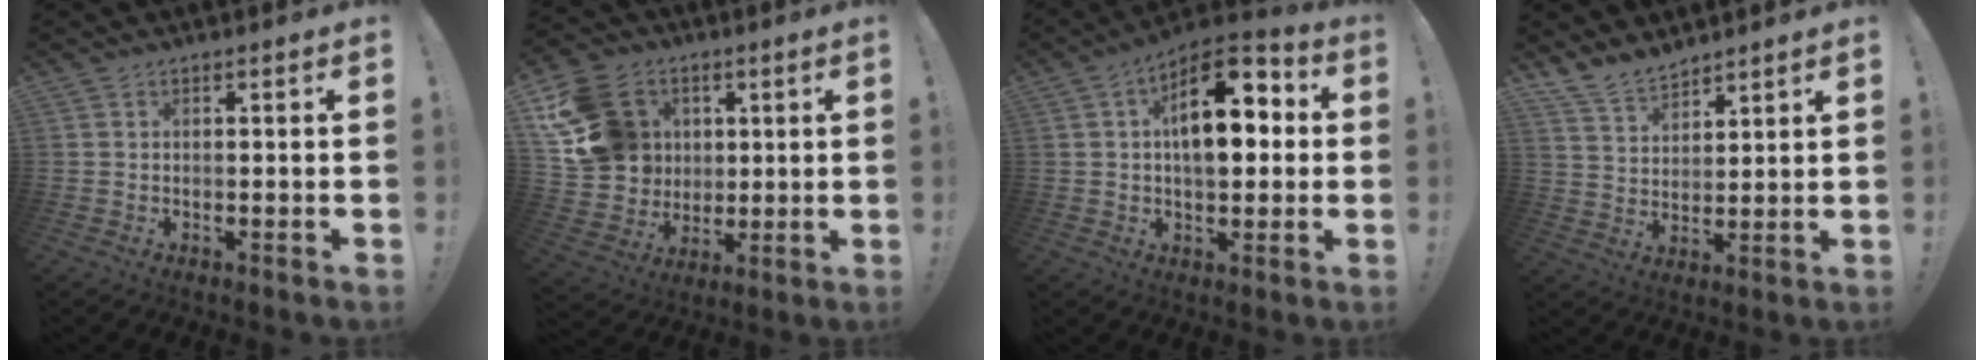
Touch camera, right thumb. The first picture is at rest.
{"total": 18.6, "force": [5.2, 16.0, 7.8], "torque": [-0.130, -0.005, 0.126]}
{"total": 17.0, "force": [3.3, 9.1, 13.9], "torque": [-0.195, -0.001, 0.048]}
{"total": 8.3, "force": [7.4, 3.1, 2.0], "torque": [-0.055, -0.047, 0.148]}